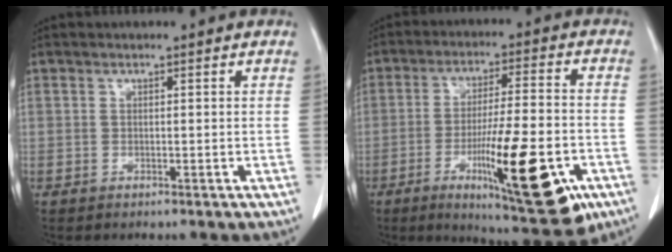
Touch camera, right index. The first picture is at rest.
{"total": 18.7, "force": [-7.5, 2.7, 16.9], "torque": [-0.247, -0.021, -0.105]}